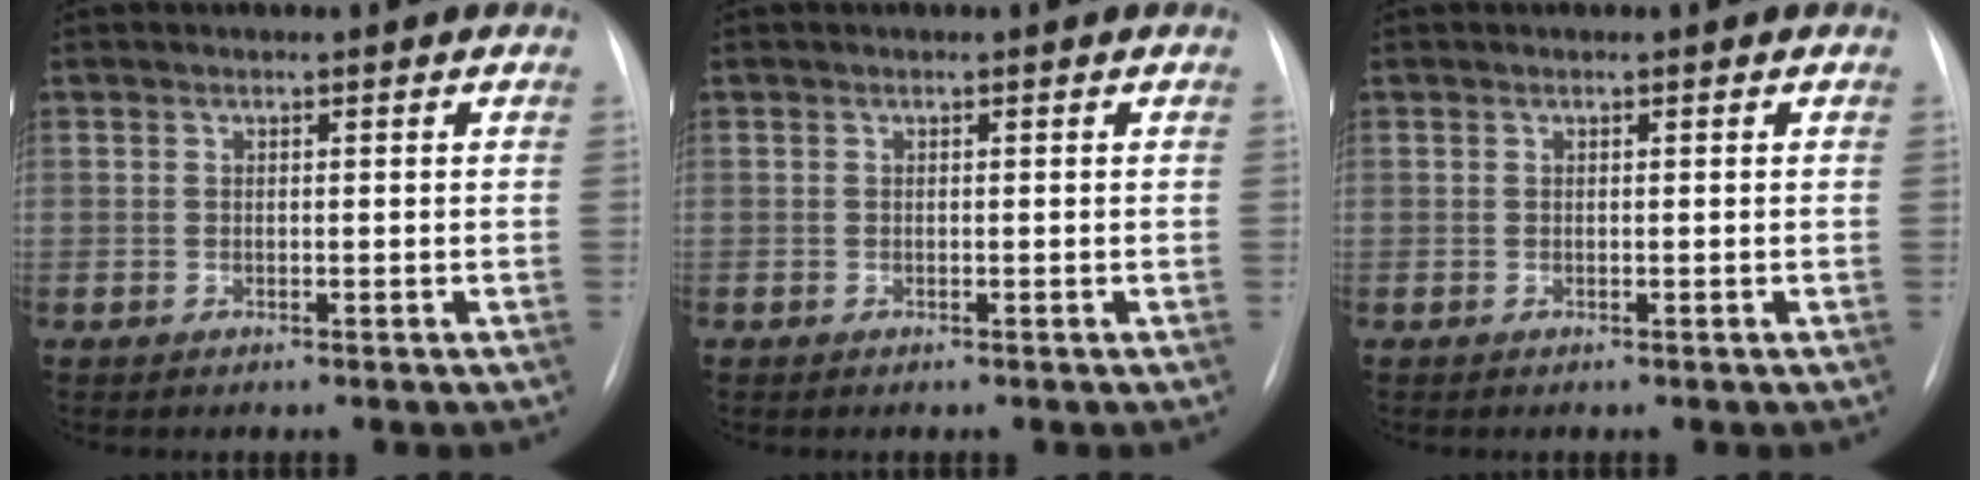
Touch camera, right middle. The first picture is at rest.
{"total": 0.0}
{"total": 0.0}